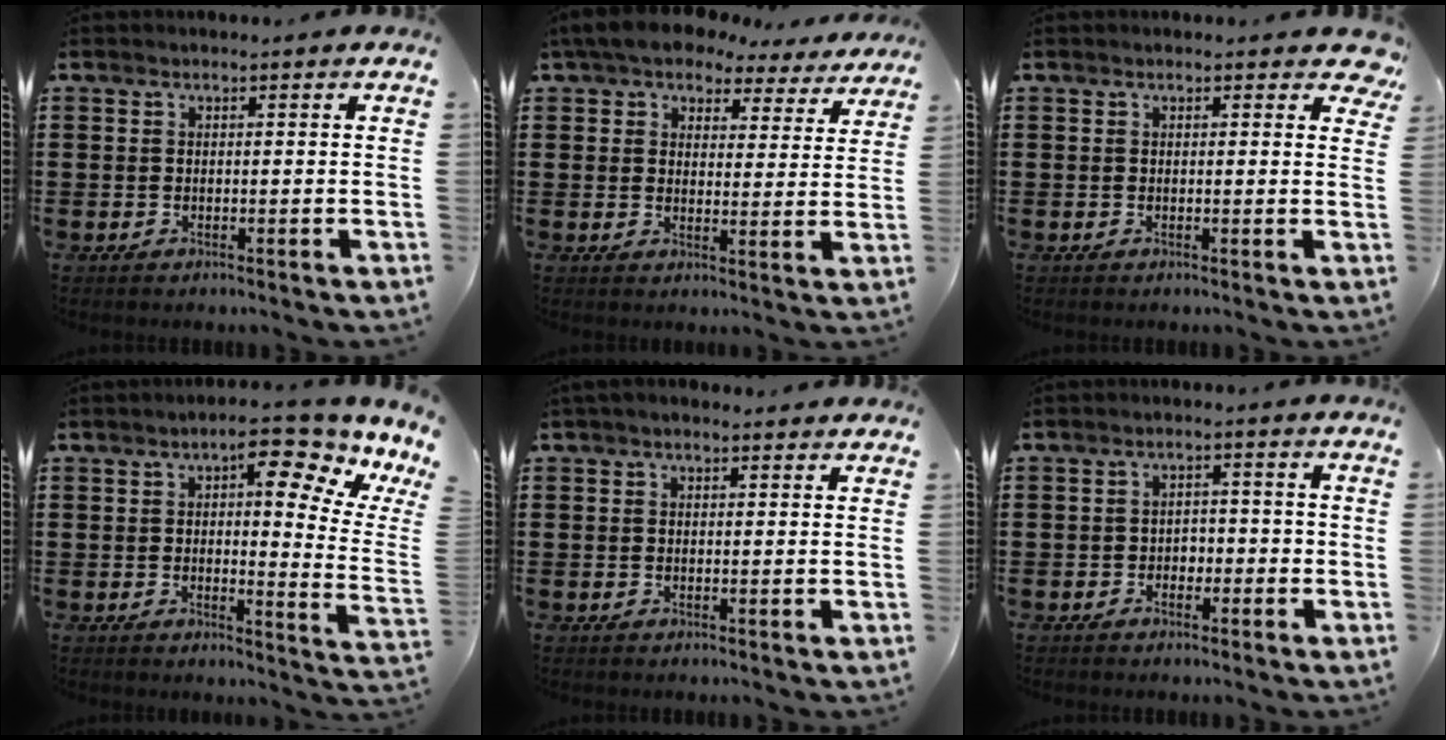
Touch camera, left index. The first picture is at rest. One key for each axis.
{"total": 6.7, "fx": 6.1, "fy": 1.9, "fz": 2.0, "tx": -0.069, "ty": -0.023, "tz": 0.110}
{"total": 1.3, "fx": 0.9, "fy": 0.7, "fz": 0.7, "tx": -0.002, "ty": 0.001, "tz": 0.013}
{"total": 9.8, "fx": 6.2, "fy": 1.6, "fz": 7.4, "tx": -0.106, "ty": -0.039, "tz": 0.092}
{"total": 1.5, "fx": 1.2, "fy": 0.6, "fz": 0.7, "tx": -0.016, "ty": 0.006, "tz": 0.023}
{"total": 2.0, "fx": -1.1, "fy": 1.3, "fz": 0.9, "tx": -0.022, "ty": 0.005, "tz": -0.027}